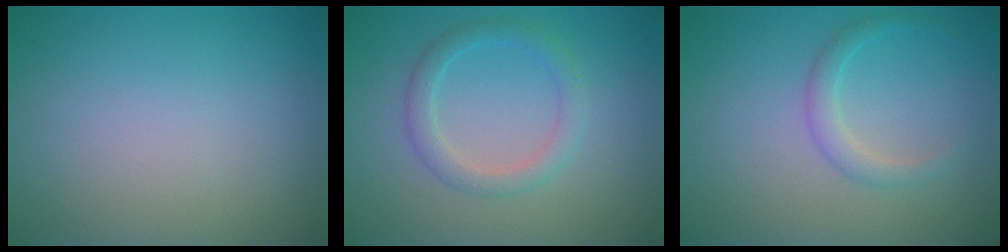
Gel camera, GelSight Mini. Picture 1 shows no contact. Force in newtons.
{"total": 2.4, "press": 2.3, "slide": 0.1}
{"total": 1.7, "press": 1.7, "slide": 0.1}